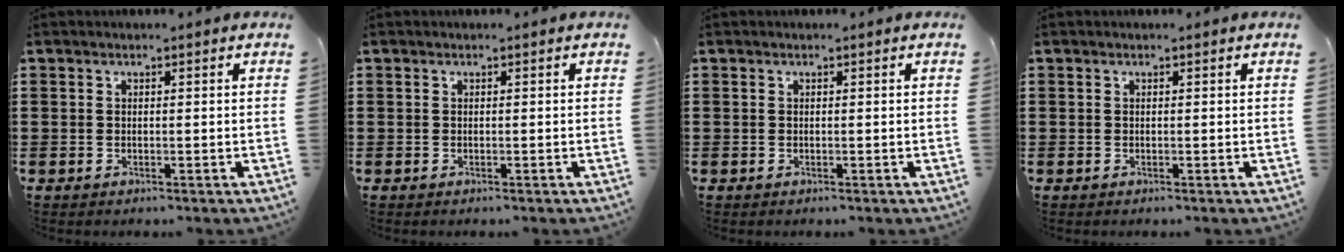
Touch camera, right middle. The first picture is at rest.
{"total": 0.0}
{"total": 0.0}
{"total": 0.0}